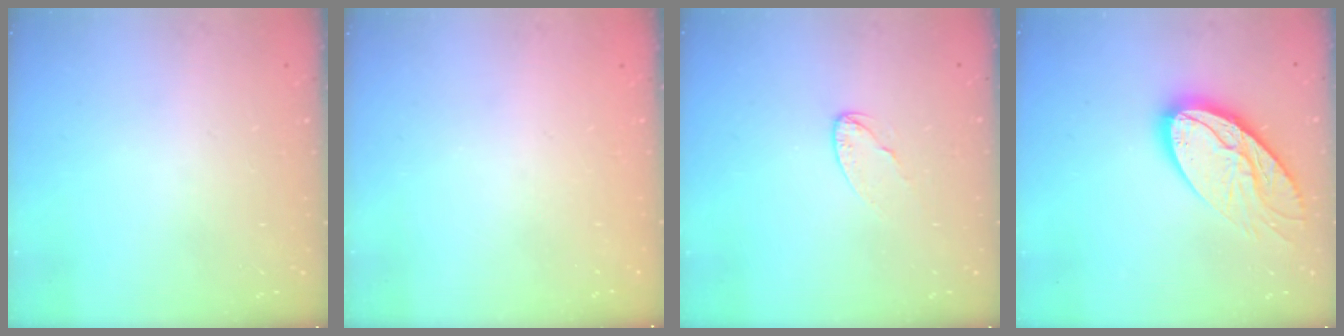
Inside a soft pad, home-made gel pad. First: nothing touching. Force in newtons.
{"total": 0.0}
{"total": 4.1, "press": 4.1, "slide": 0.2}
{"total": 16.3, "press": 16.3, "slide": 1.3}